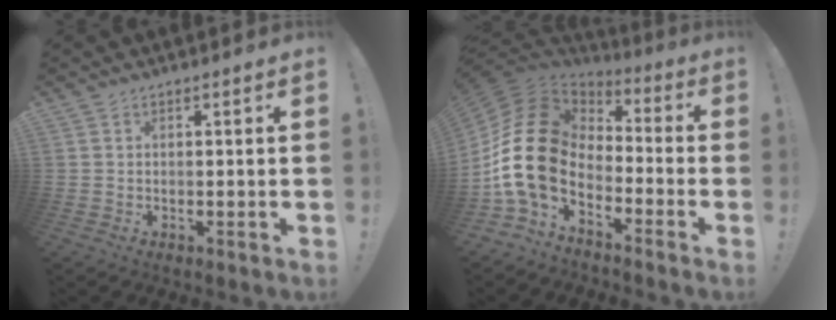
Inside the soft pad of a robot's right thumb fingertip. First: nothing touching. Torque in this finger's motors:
{"motor_torque": [2.49, 2.52, 1.46, -1.31, 0.26]}